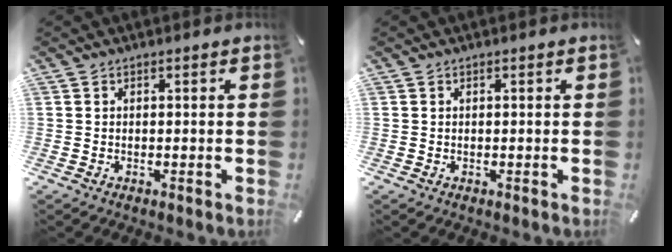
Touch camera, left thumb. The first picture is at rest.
{"total": 0.0}